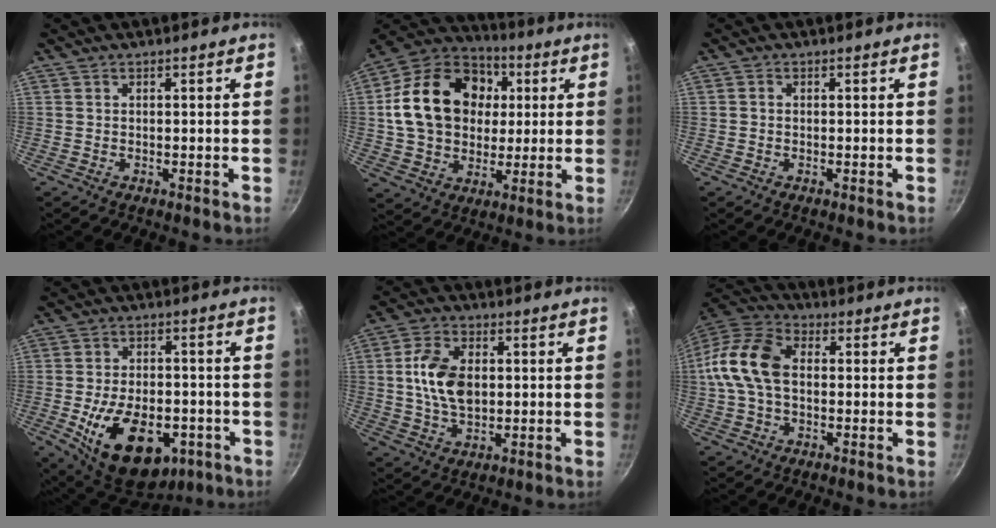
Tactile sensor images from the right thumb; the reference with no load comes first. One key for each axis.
{"total": 22.3, "fx": 3.7, "fy": 17.1, "fz": 13.9, "tx": -0.214, "ty": 0.021, "tz": 0.060}
{"total": 0.6, "fx": -0.1, "fy": 0.5, "fz": 0.3, "tx": -0.005, "ty": 0.004, "tz": -0.004}
{"total": 19.5, "fx": -6.5, "fy": 11.8, "fz": 14.1, "tx": -0.202, "ty": 0.012, "tz": -0.084}
{"total": 10.8, "fx": 1.0, "fy": 6.8, "fz": 8.2, "tx": -0.140, "ty": 0.004, "tz": 0.015}
{"total": 13.8, "fx": 0.4, "fy": 9.1, "fz": 10.3, "tx": -0.186, "ty": 0.034, "tz": -0.010}